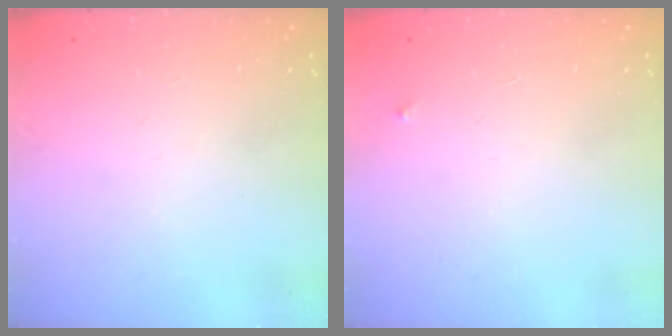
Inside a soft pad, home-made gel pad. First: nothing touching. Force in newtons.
{"total": 2.5, "press": 2.4, "slide": 0.4}